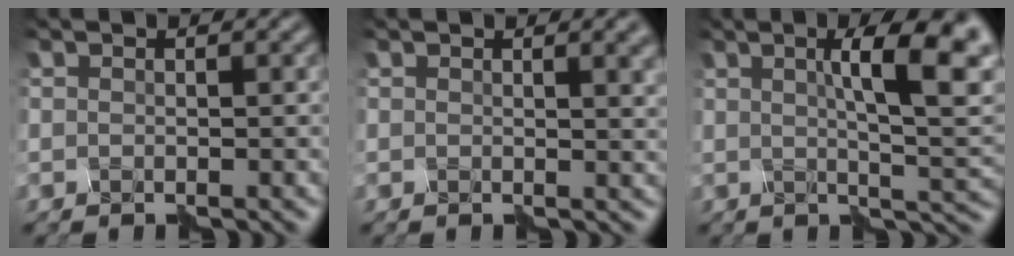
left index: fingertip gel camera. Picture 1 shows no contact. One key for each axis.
{"total": 3.1, "fx": 1.3, "fy": 1.1, "fz": 2.6, "tx": -0.019, "ty": 0.014, "tz": 0.007}
{"total": 9.9, "fx": 3.2, "fy": 2.5, "fz": 9.1, "tx": -0.097, "ty": 0.015, "tz": 0.050}